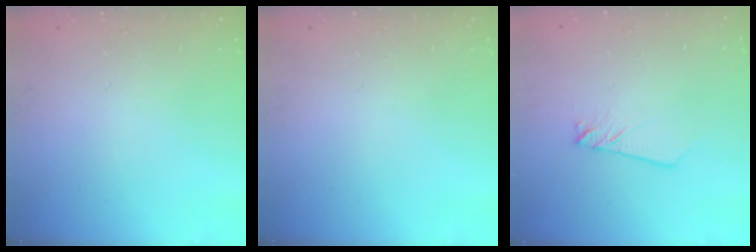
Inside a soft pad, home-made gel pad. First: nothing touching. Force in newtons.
{"total": 0.0}
{"total": 2.4, "press": 2.4, "slide": 0.2}